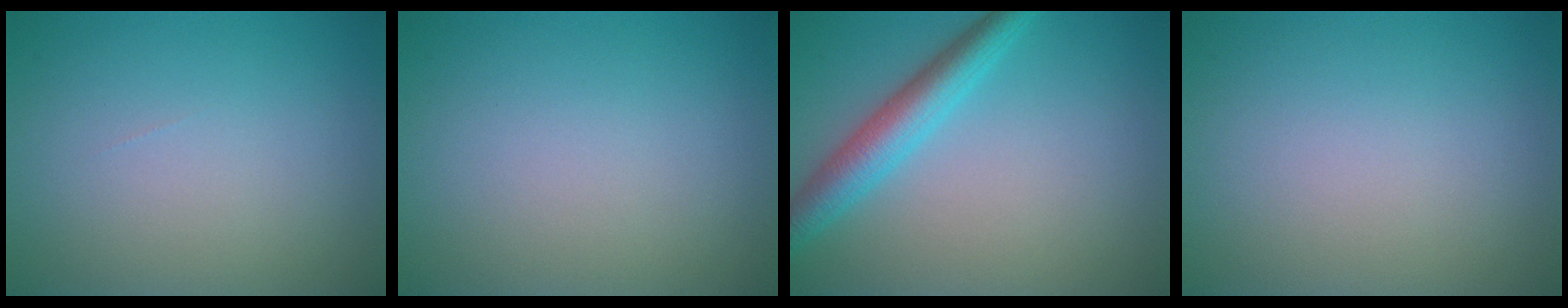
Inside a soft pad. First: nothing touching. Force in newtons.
{"total": 0.0}
{"total": 4.2, "press": 4.2, "slide": 0.1}
{"total": 0.0}